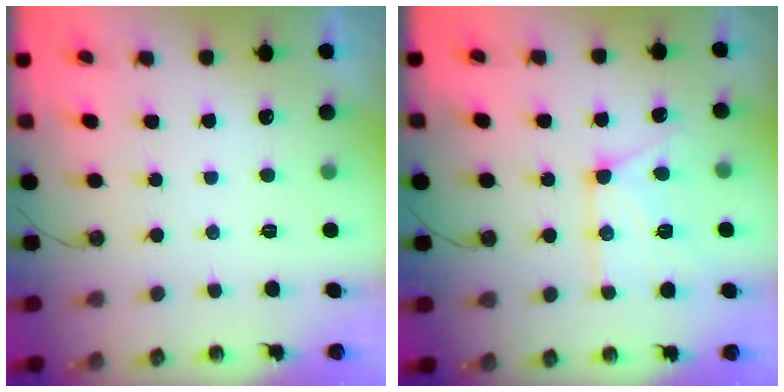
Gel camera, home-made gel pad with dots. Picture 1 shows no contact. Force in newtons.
{"total": 12.2, "press": 12.2, "slide": 0.4}